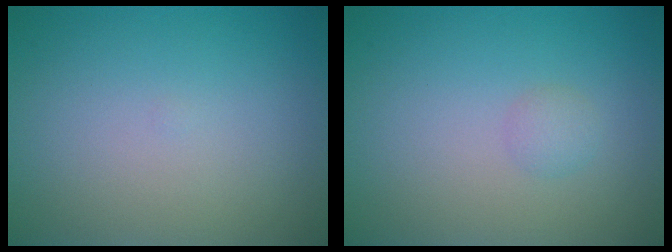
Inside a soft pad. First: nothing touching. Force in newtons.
{"total": 1.0, "press": 1.0, "slide": 0.1}